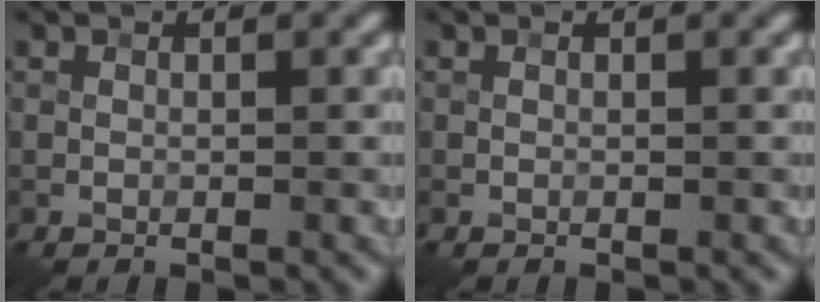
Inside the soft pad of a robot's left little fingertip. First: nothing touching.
{"total": 0.0}